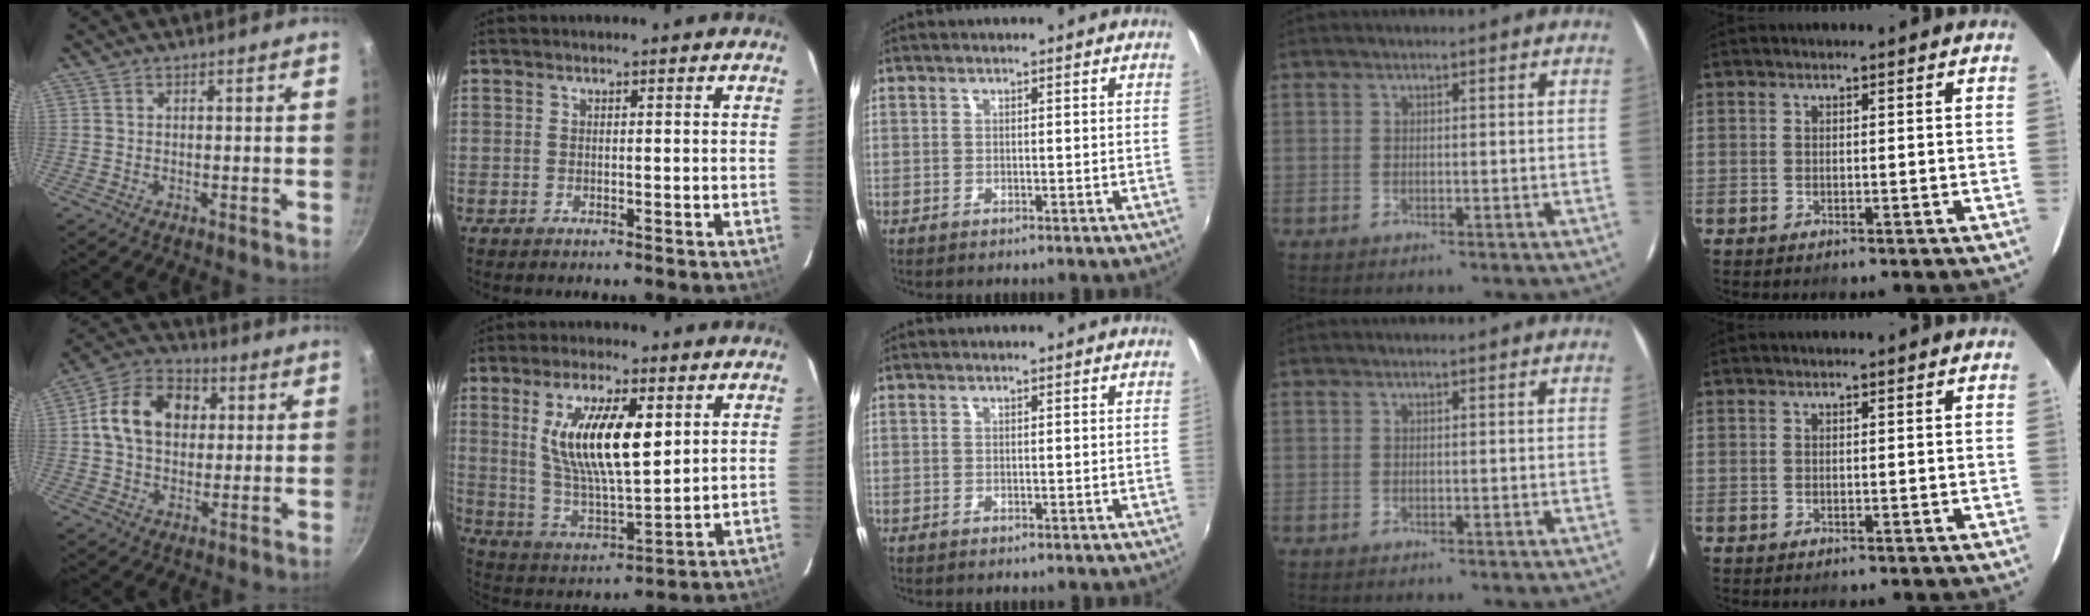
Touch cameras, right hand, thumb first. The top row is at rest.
{"thumb": {"total": 14.0, "force": [2.6, 10.4, 9.0], "torque": [-0.132, 0.018, 0.028]}, "index": {"total": 15.3, "force": [4.8, 4.8, 13.7], "torque": [-0.256, -0.001, 0.097]}}